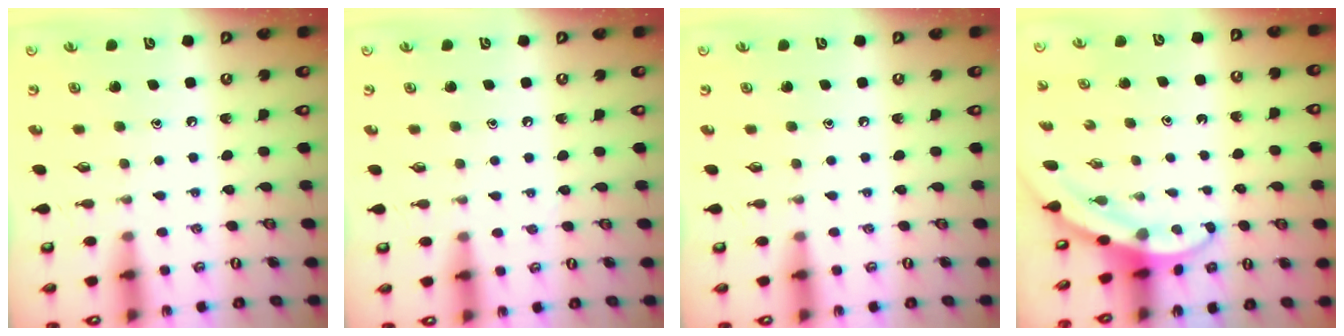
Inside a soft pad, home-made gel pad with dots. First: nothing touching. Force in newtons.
{"total": 3.0, "press": 2.9, "slide": 0.3}
{"total": 0.0}
{"total": 3.4, "press": 3.4, "slide": 0.1}